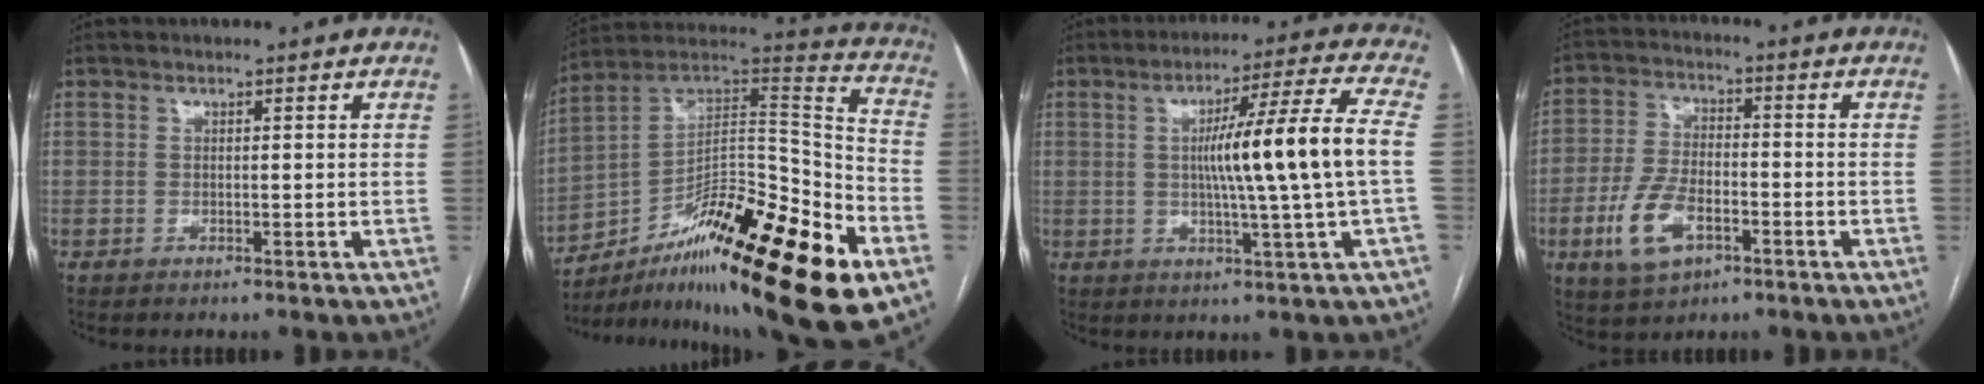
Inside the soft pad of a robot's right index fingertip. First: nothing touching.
{"total": 29.0, "force": [-15.2, 4.7, 24.3], "torque": [-0.332, 0.009, -0.243]}
{"total": 13.7, "force": [0.3, -1.7, 13.6], "torque": [-0.214, 0.001, 0.004]}
{"total": 9.8, "force": [-4.0, 5.2, 7.2], "torque": [-0.163, 0.004, -0.069]}